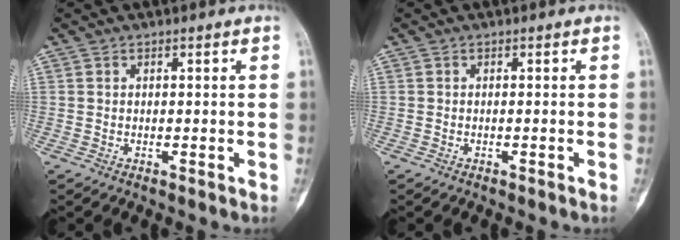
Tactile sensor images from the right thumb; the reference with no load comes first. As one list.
[{"total": 0.0}]